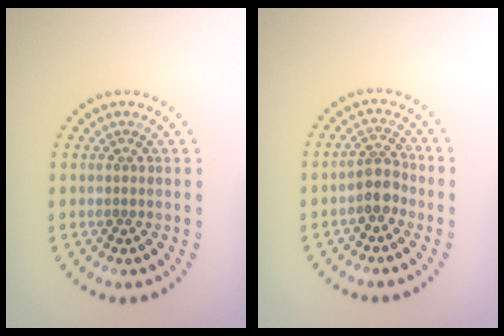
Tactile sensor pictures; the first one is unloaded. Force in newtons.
{"total": 2.2, "press": 1.9, "slide": 1.1}